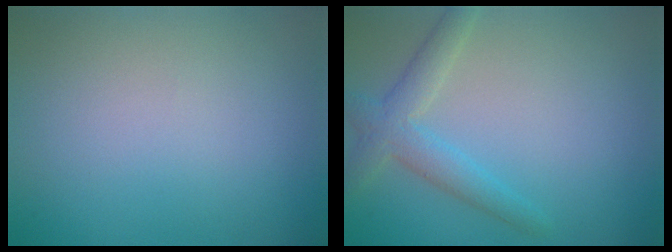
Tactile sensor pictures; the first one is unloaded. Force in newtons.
{"total": 3.1, "press": 3.1, "slide": 0.3}